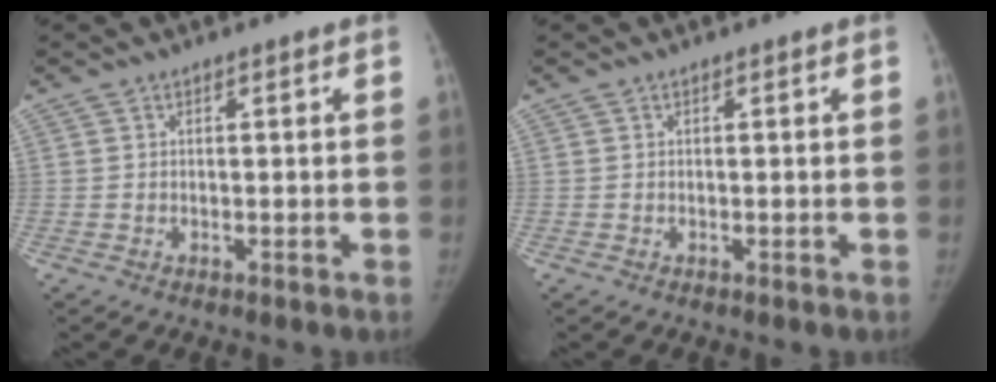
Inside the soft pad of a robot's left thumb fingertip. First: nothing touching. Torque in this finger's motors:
{"motor_torque": [0.26, -0.20, 0.33, -0.10, 0.02]}